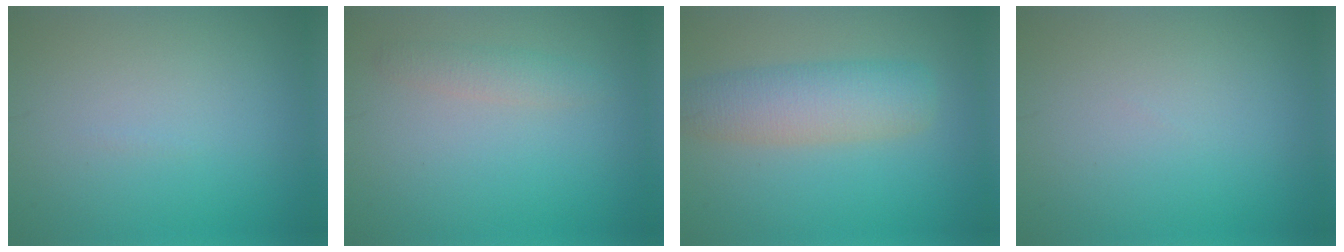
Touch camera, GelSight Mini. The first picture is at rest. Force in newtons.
{"total": 1.6, "press": 1.6, "slide": 0.0}
{"total": 5.2, "press": 5.2, "slide": 0.2}
{"total": 0.0}